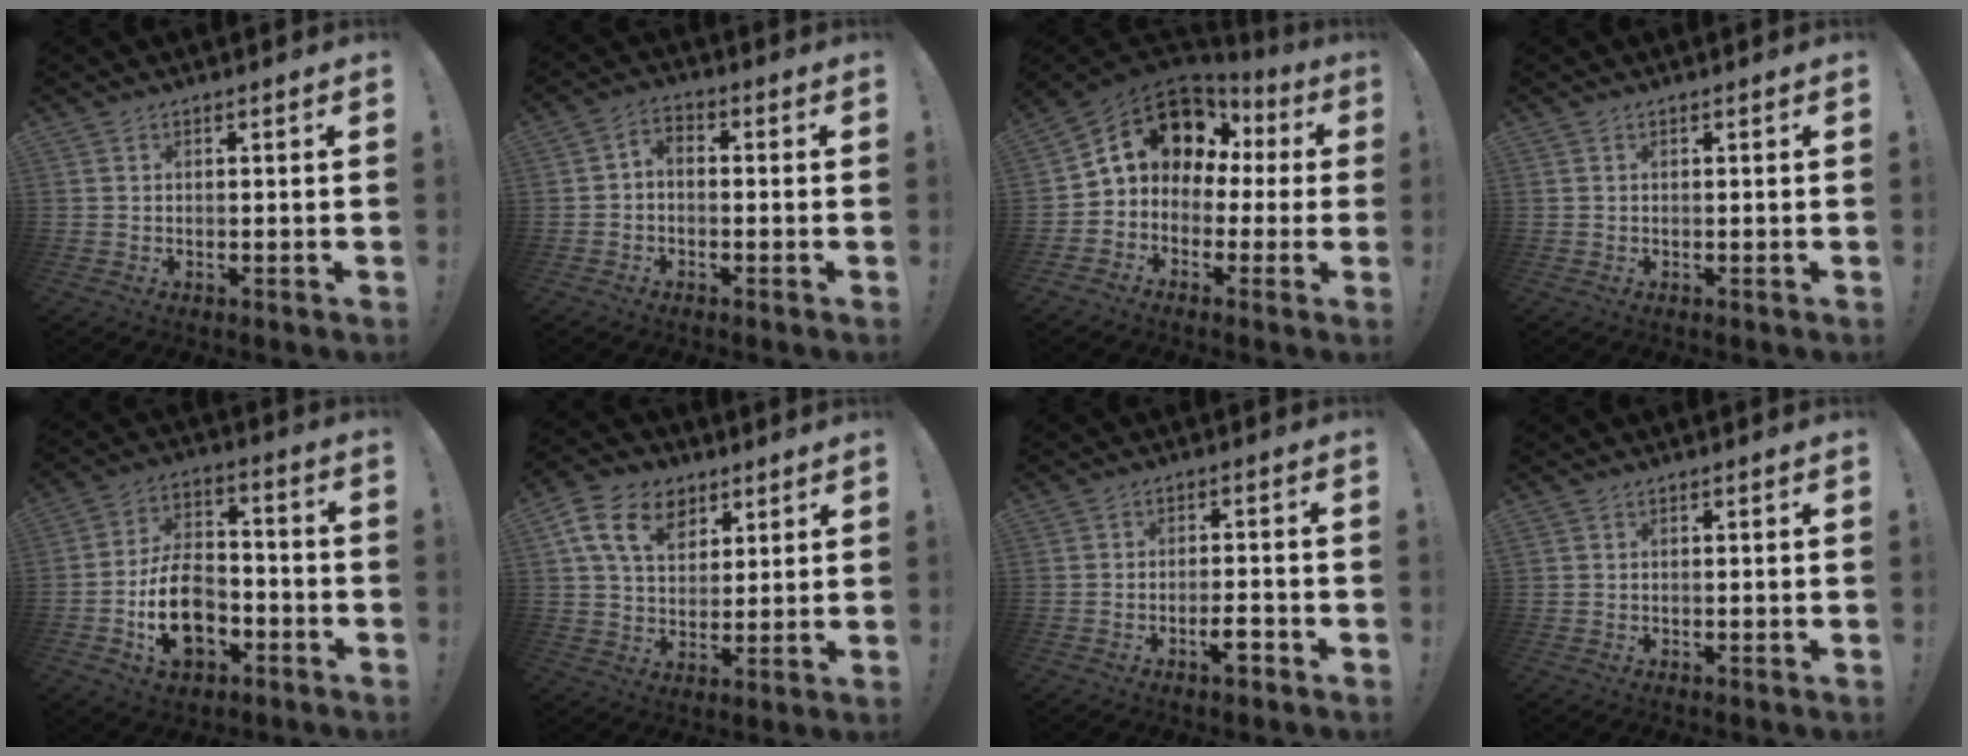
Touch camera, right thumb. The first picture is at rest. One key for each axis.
{"total": 3.3, "fx": -1.6, "fy": 2.0, "fz": 2.0, "tx": -0.037, "ty": 0.007, "tz": -0.031}
{"total": 10.7, "fx": 4.3, "fy": 8.5, "fz": 5.0, "tx": -0.073, "ty": -0.034, "tz": 0.087}
{"total": 0.0}
{"total": 16.5, "fx": -5.7, "fy": 11.3, "fz": 10.5, "tx": -0.162, "ty": 0.045, "tz": -0.090}
{"total": 14.5, "fx": 6.9, "fy": 10.0, "fz": 8.0, "tx": -0.128, "ty": -0.022, "tz": 0.132}
{"total": 4.7, "fx": -2.7, "fy": 1.0, "fz": 3.7, "tx": -0.055, "ty": 0.011, "tz": -0.044}
{"total": 0.0}